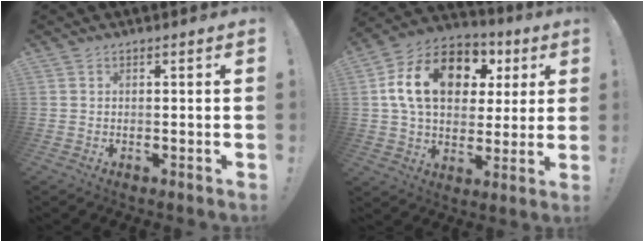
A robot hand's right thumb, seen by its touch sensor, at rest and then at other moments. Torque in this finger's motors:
{"motor_torque": [0.65, 0.74, 1.12, -0.19, 0.30]}